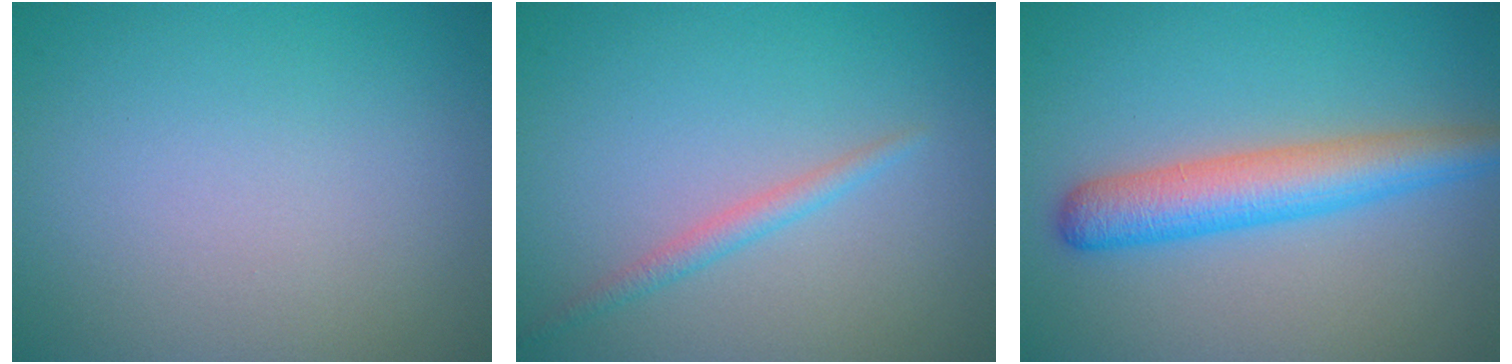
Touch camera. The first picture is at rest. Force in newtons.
{"total": 1.4, "press": 1.4, "slide": 0.1}
{"total": 5.0, "press": 5.0, "slide": 0.2}